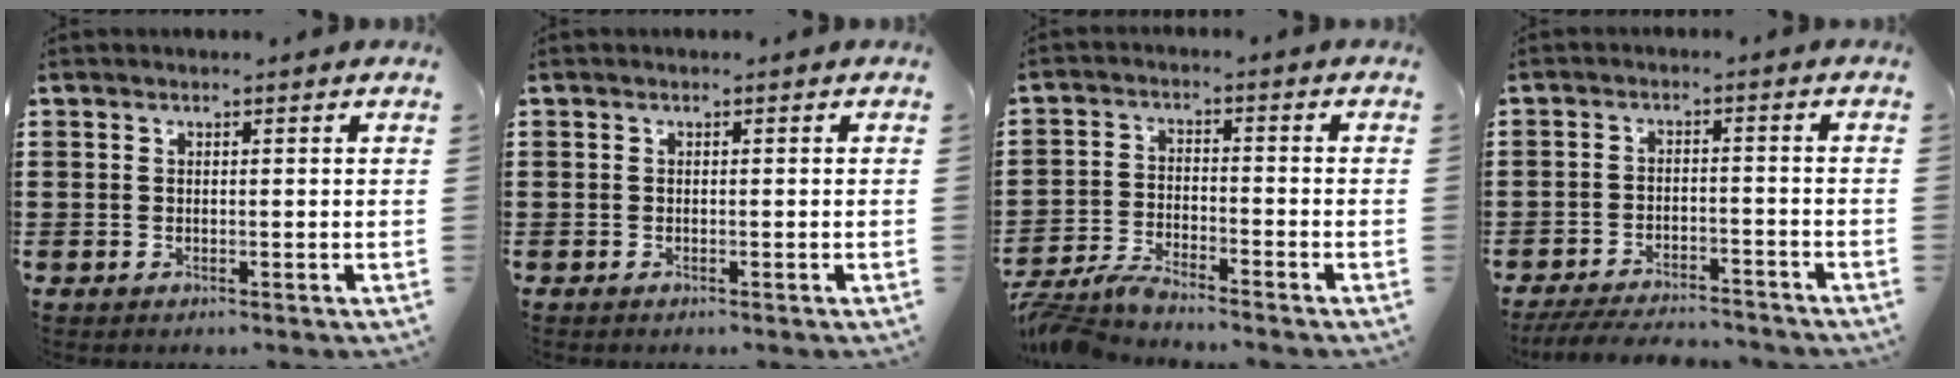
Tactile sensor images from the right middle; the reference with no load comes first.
{"total": 0.0}
{"total": 4.7, "force": [-4.5, 0.2, 1.5], "torque": [-0.049, -0.011, -0.093]}
{"total": 4.9, "force": [-4.7, 0.6, 1.3], "torque": [-0.033, -0.003, -0.097]}